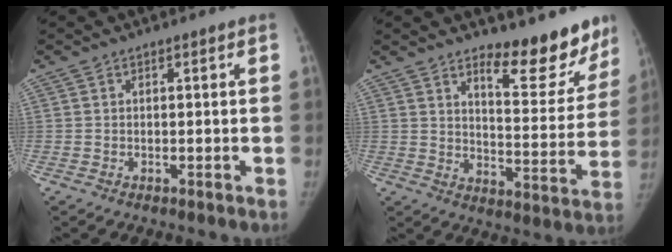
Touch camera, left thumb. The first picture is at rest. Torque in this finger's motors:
{"motor_torque": [0.96, 1.10, 0.18, 0.01, 0.00]}